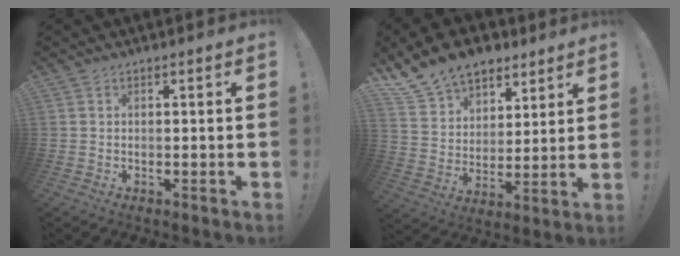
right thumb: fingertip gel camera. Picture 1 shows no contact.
{"total": 14.7, "force": [11.2, 8.6, 3.9], "torque": [-0.077, -0.077, 0.214]}